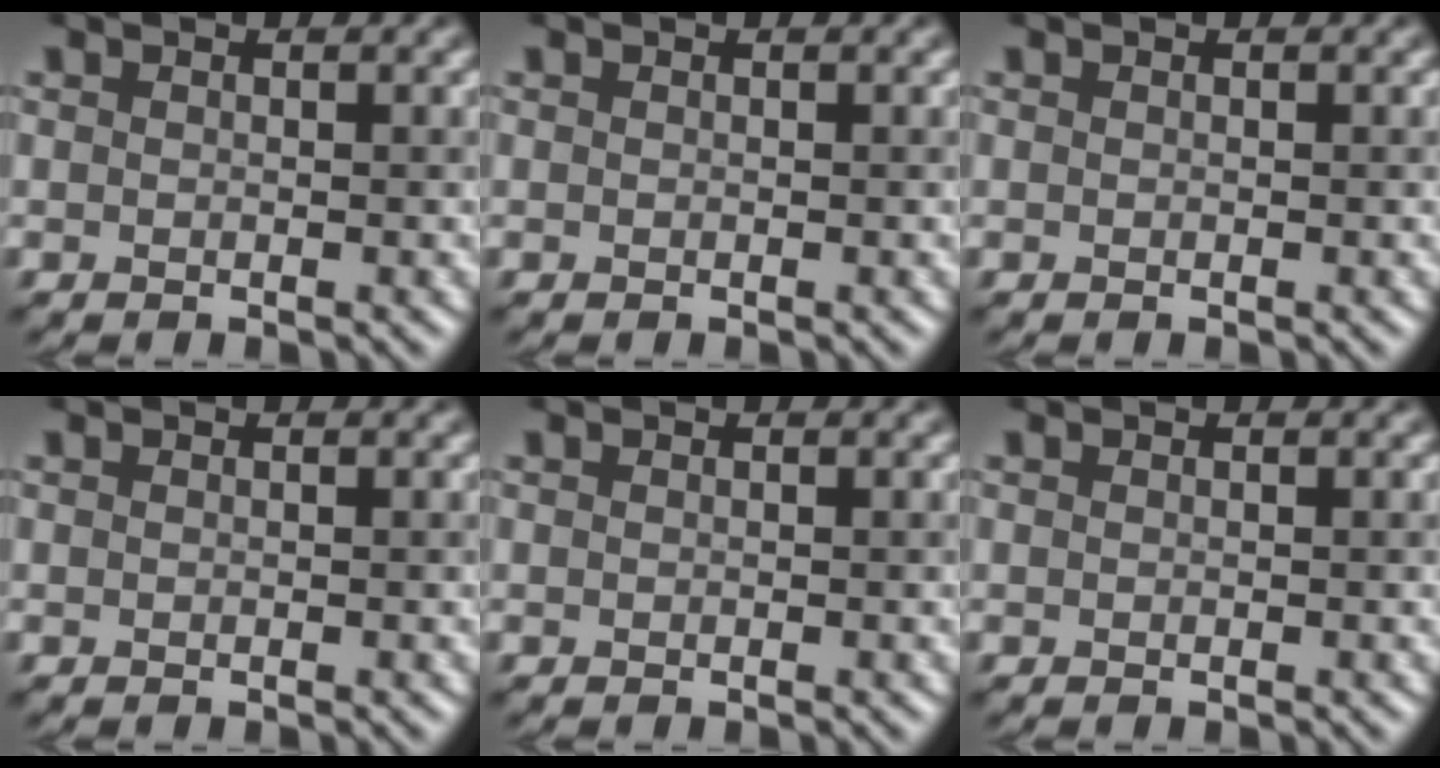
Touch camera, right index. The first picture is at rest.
{"total": 0.0}
{"total": 0.0}
{"total": 0.0}
{"total": 0.0}
{"total": 0.0}